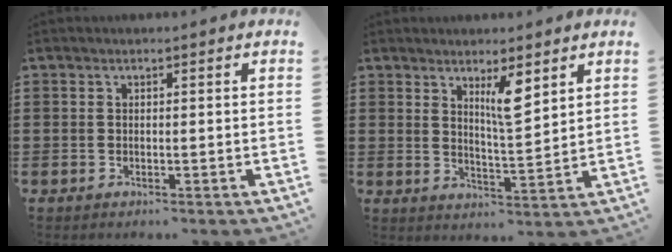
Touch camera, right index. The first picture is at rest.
{"total": 5.7, "force": [3.4, 1.1, 4.4], "torque": [-0.079, -0.005, 0.054]}